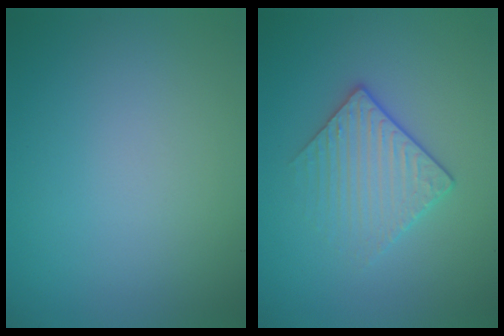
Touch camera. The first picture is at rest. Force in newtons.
{"total": 3.1, "press": 2.9, "slide": 1.2}